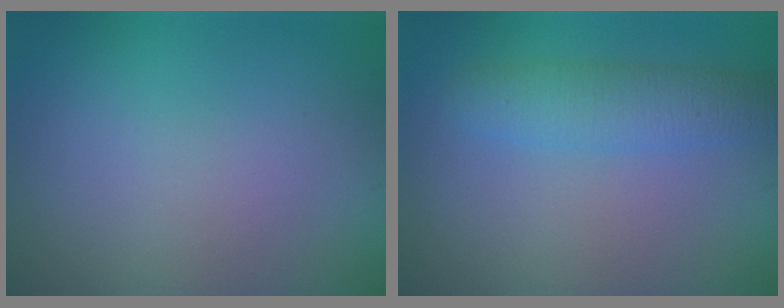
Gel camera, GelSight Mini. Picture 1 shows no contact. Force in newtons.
{"total": 3.4, "press": 3.4, "slide": 0.1}